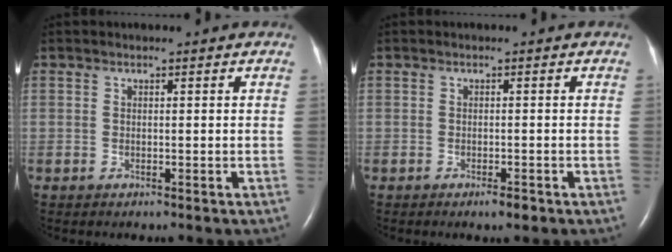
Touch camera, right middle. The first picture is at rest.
{"total": 1.5, "force": [-1.0, 0.3, 1.1], "torque": [-0.019, -0.003, -0.012]}